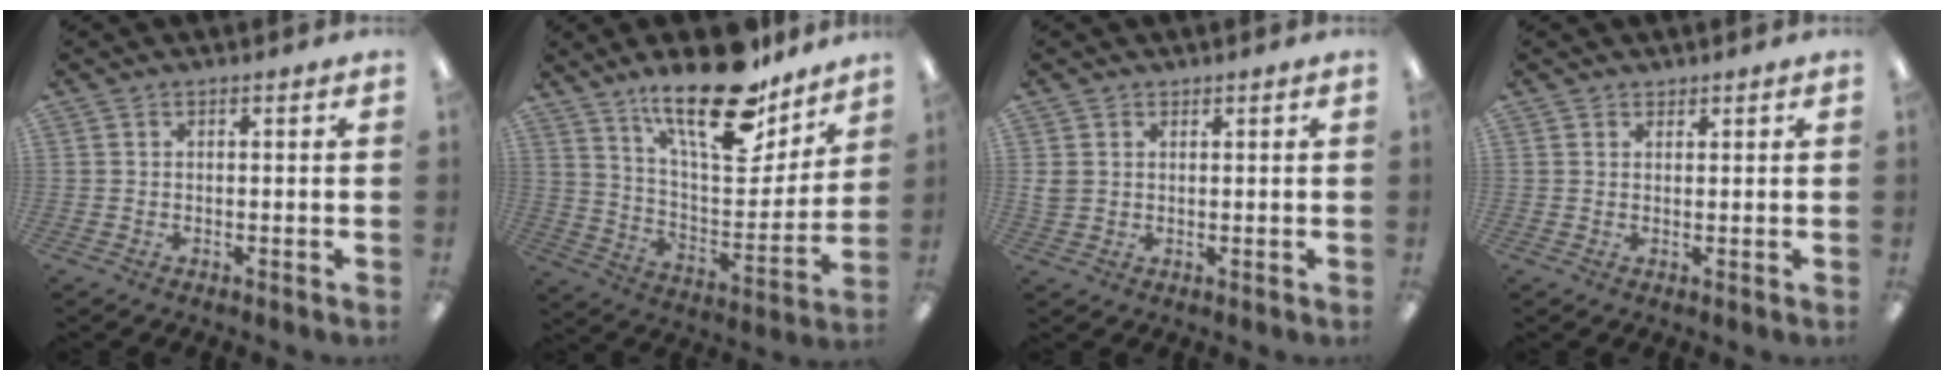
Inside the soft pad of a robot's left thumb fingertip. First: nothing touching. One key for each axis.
{"total": 23.4, "fx": 16.7, "fy": 8.4, "fz": 14.0, "tx": -0.215, "ty": -0.107, "tz": 0.281}
{"total": 2.4, "fx": 1.1, "fy": 1.9, "fz": 0.8, "tx": -0.017, "ty": 0.003, "tz": 0.021}
{"total": 1.2, "fx": 1.1, "fy": 0.5, "fz": -0.1, "tx": 0.002, "ty": -0.001, "tz": 0.021}